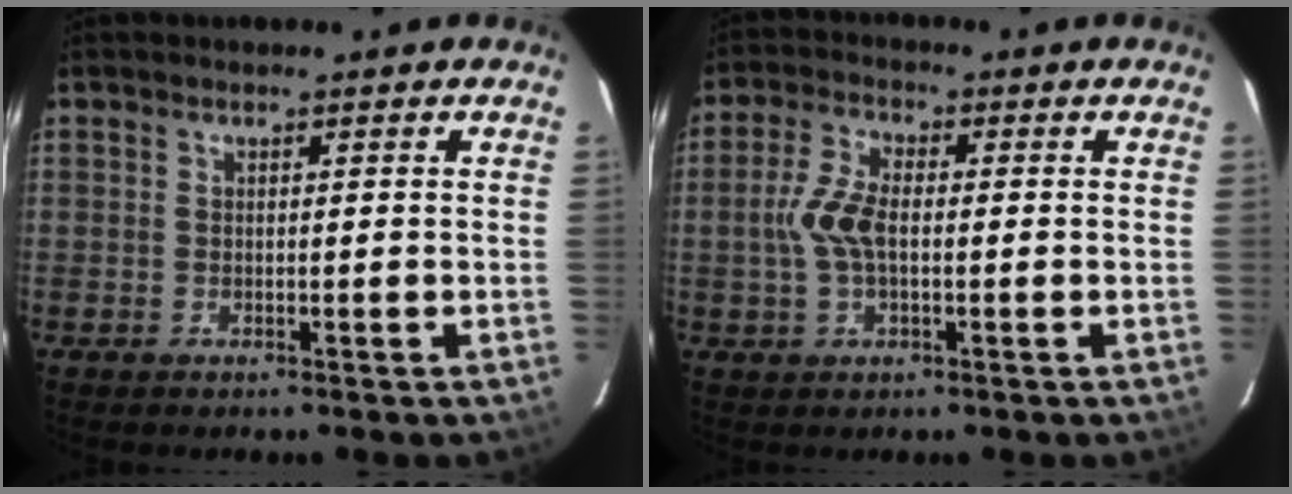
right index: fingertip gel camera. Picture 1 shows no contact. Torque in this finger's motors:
{"motor_torque": [0.19, -0.04, 0.29, 0.08]}